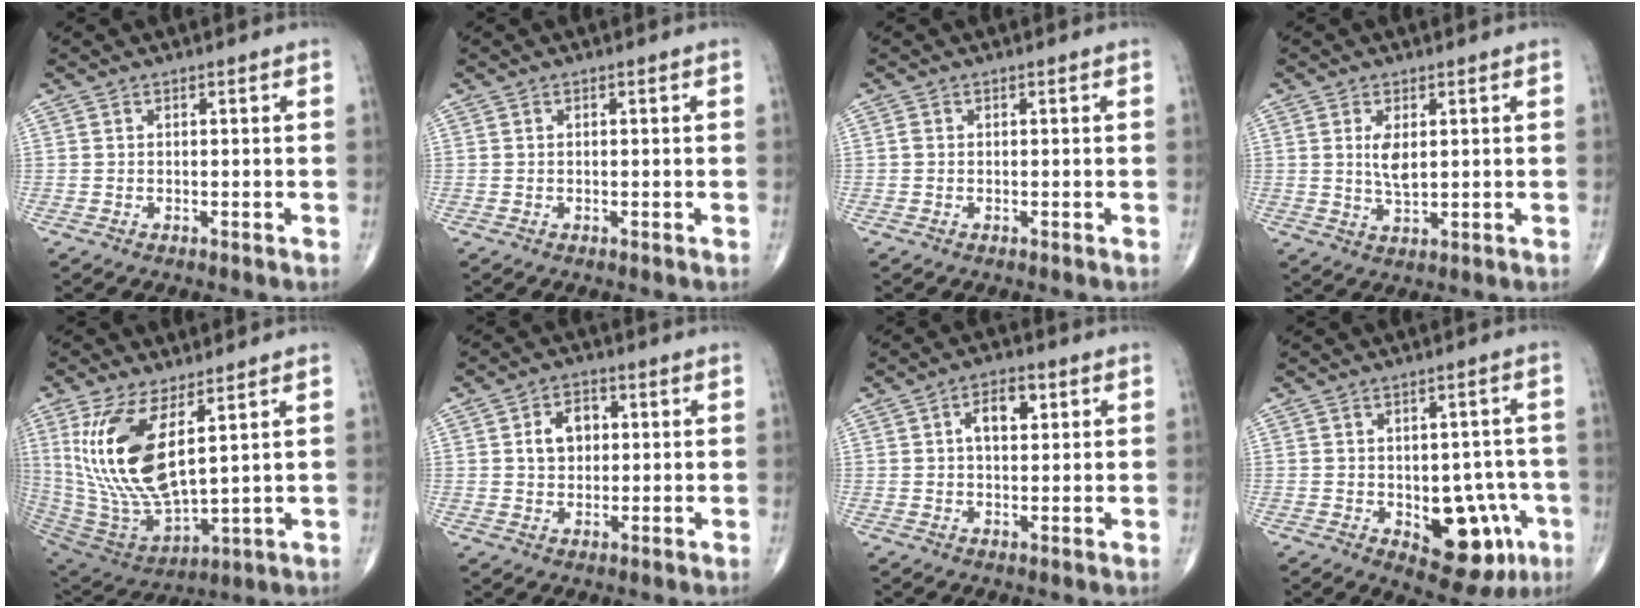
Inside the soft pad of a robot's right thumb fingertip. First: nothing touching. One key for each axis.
{"total": 0.0}
{"total": 0.5, "fx": 0.0, "fy": 0.4, "fz": 0.3, "tx": -0.005, "ty": 0.000, "tz": -0.003}
{"total": 4.4, "fx": 1.1, "fy": 2.0, "fz": 3.9, "tx": -0.070, "ty": -0.012, "tz": 0.026}
{"total": 18.8, "fx": 6.2, "fy": 7.4, "fz": 16.2, "tx": -0.332, "ty": -0.038, "tz": 0.136}
{"total": 6.1, "fx": 1.1, "fy": 4.4, "fz": 4.0, "tx": -0.046, "ty": 0.008, "tz": 0.015}
{"total": 5.7, "fx": 1.6, "fy": 3.2, "fz": 4.5, "tx": -0.059, "ty": 0.005, "tz": 0.022}
{"total": 13.0, "fx": -4.1, "fy": 7.3, "fz": 10.0, "tx": -0.077, "ty": 0.018, "tz": -0.038}